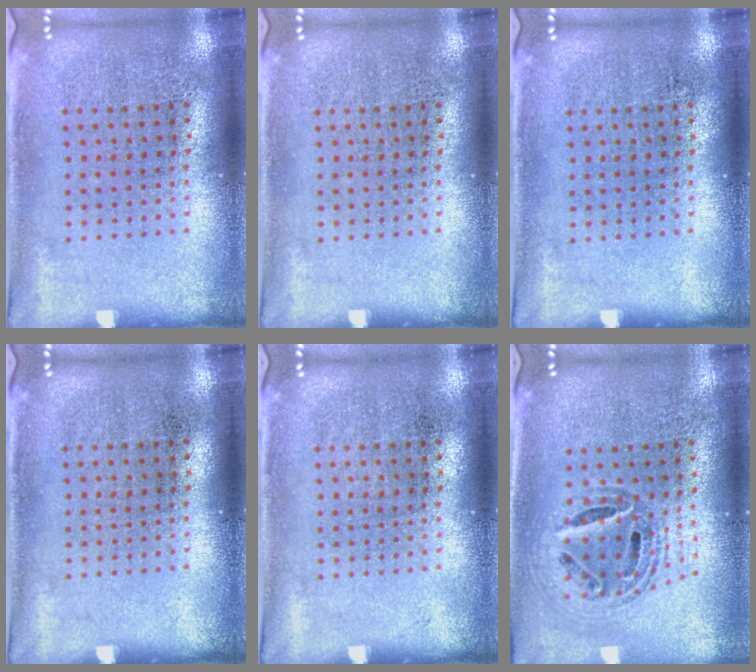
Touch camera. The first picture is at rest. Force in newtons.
{"total": 0.0}
{"total": 0.0}
{"total": 0.0}
{"total": 0.0}
{"total": 0.9, "press": 0.9, "slide": 0.2}